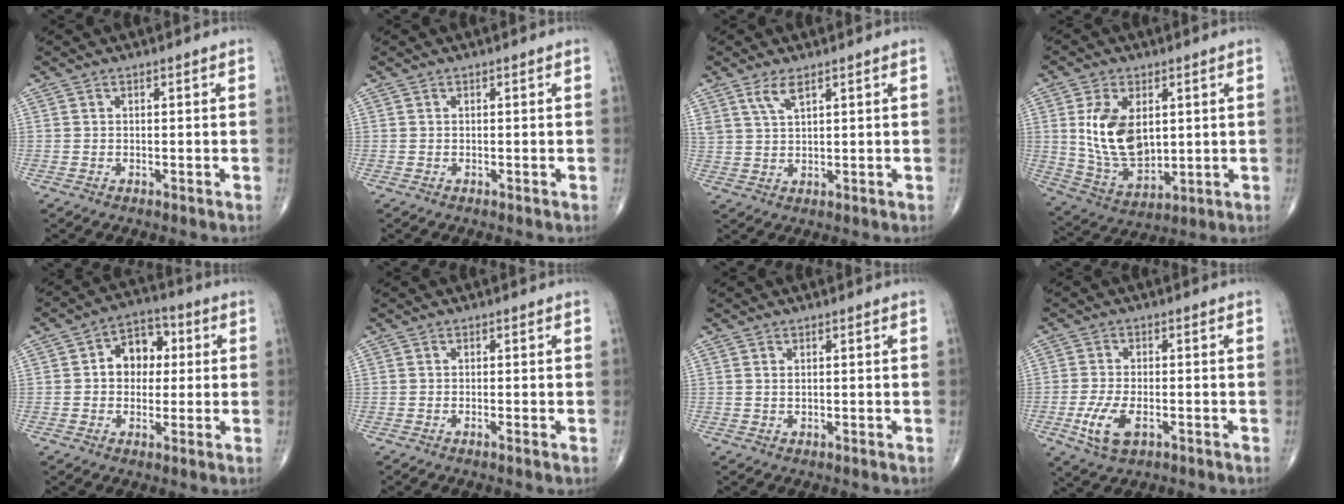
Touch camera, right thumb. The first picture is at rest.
{"total": 0.0}
{"total": 3.7, "force": [2.4, 1.2, 2.6], "torque": [-0.053, -0.008, 0.053]}
{"total": 13.5, "force": [2.4, 8.0, 10.6], "torque": [-0.180, -0.019, 0.060]}
{"total": 8.6, "force": [1.1, 6.6, 5.5], "torque": [-0.046, 0.019, 0.009]}
{"total": 0.7, "force": [-0.4, -0.1, 0.6], "torque": [-0.011, -0.001, -0.008]}
{"total": 0.6, "force": [0.2, 0.3, 0.5], "torque": [-0.011, -0.001, 0.006]}
{"total": 6.8, "force": [-2.5, 3.3, 5.4], "torque": [-0.113, 0.002, -0.043]}